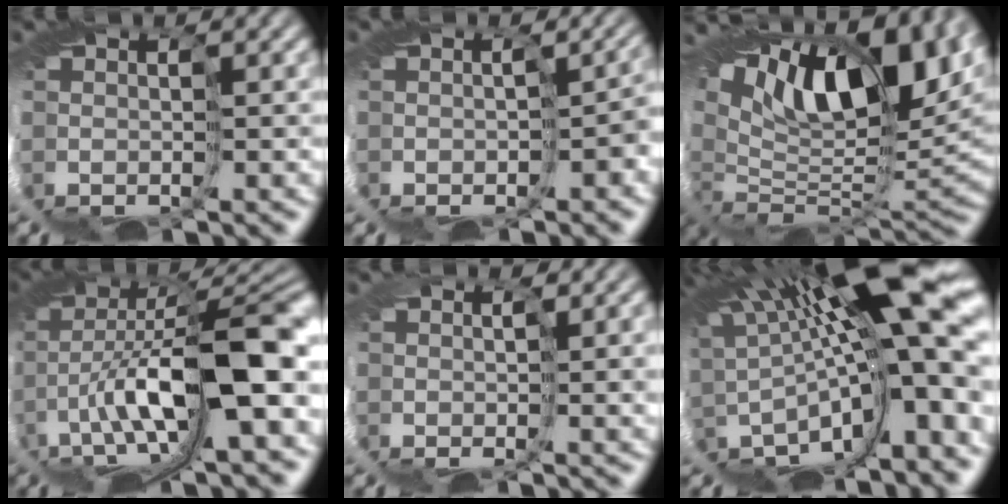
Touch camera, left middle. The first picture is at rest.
{"total": 4.8, "force": [-3.0, 1.7, 3.3], "torque": [-0.047, -0.003, -0.023]}
{"total": 12.1, "force": [9.4, 3.1, 7.0], "torque": [-0.135, 0.028, 0.163]}
{"total": 9.5, "force": [-0.4, 2.6, 9.1], "torque": [-0.174, 0.015, -0.011]}
{"total": 3.5, "force": [1.0, 1.5, 2.9], "torque": [-0.063, 0.002, 0.016]}
{"total": 12.2, "force": [2.1, 0.9, 12.0], "torque": [-0.179, -0.003, 0.043]}